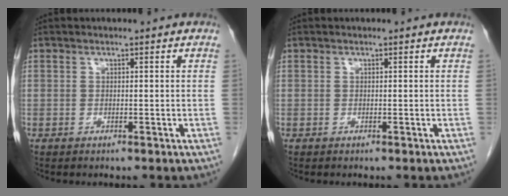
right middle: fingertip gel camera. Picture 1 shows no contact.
{"total": 0.0}